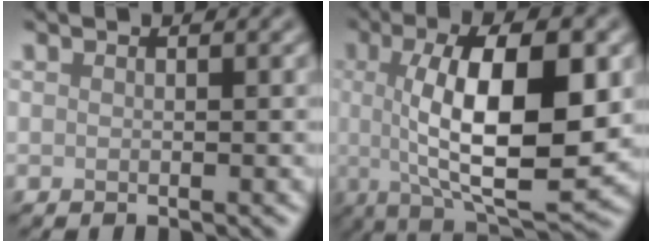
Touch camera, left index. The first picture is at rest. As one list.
[{"total": 11.4, "force": [0.7, 3.7, 10.8], "torque": [-0.159, 0.002, 0.013]}]